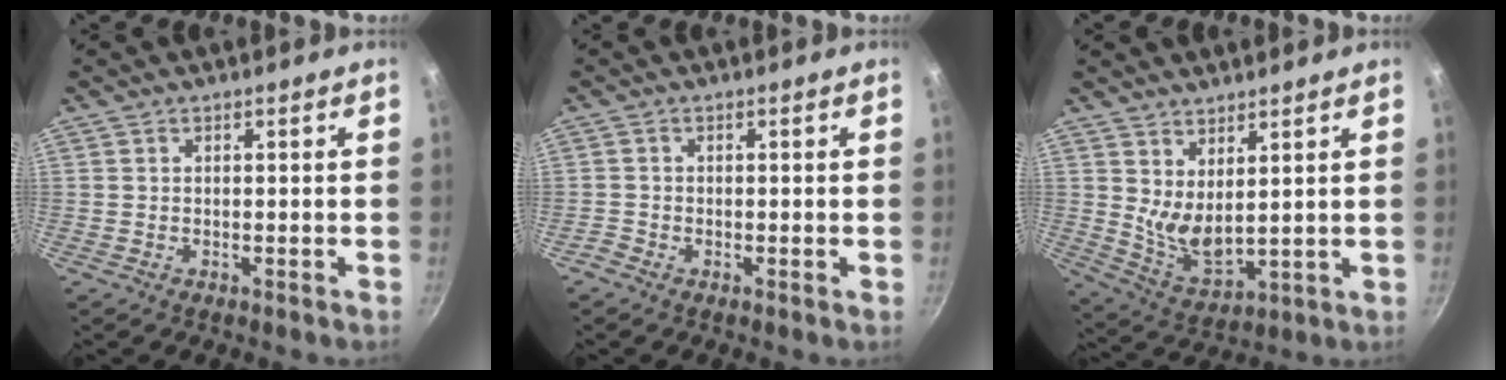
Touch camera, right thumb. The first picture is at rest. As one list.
[{"total": 1.0, "force": [-0.7, 0.6, 0.3], "torque": [-0.005, 0.001, -0.021]}, {"total": 8.5, "force": [4.6, 3.4, 6.4], "torque": [-0.100, -0.057, 0.095]}]